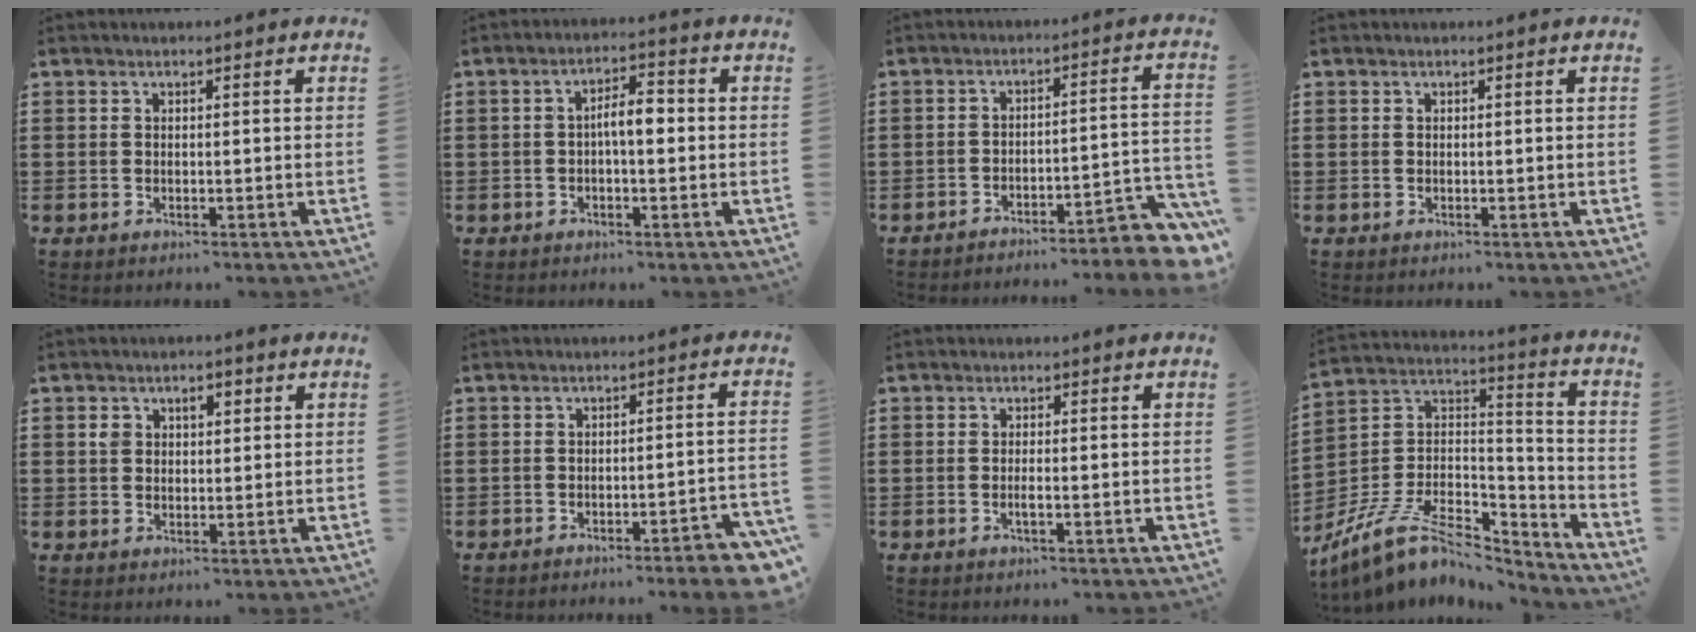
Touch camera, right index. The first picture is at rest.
{"total": 4.1, "force": [-0.3, 1.3, 3.9], "torque": [-0.071, 0.010, -0.008]}
{"total": 4.4, "force": [-4.1, 0.1, 1.7], "torque": [-0.030, -0.010, -0.085]}
{"total": 0.0}
{"total": 2.7, "force": [1.0, 2.0, 1.6], "torque": [-0.030, 0.008, 0.012]}
{"total": 3.9, "force": [-3.3, -0.1, 2.1], "torque": [-0.035, -0.010, -0.064]}
{"total": 1.4, "force": [-0.5, 0.0, 1.3], "torque": [-0.031, -0.007, -0.011]}
{"total": 10.6, "force": [-7.1, 5.1, 6.0], "torque": [-0.130, 0.012, -0.136]}